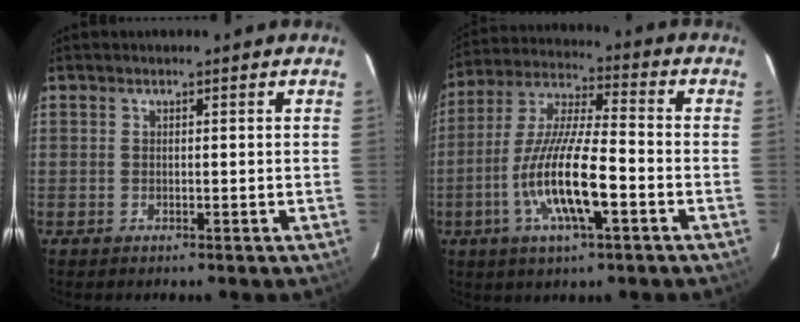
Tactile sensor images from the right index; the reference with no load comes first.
{"total": 14.8, "force": [-5.1, 3.0, 13.6], "torque": [-0.275, -0.011, -0.098]}